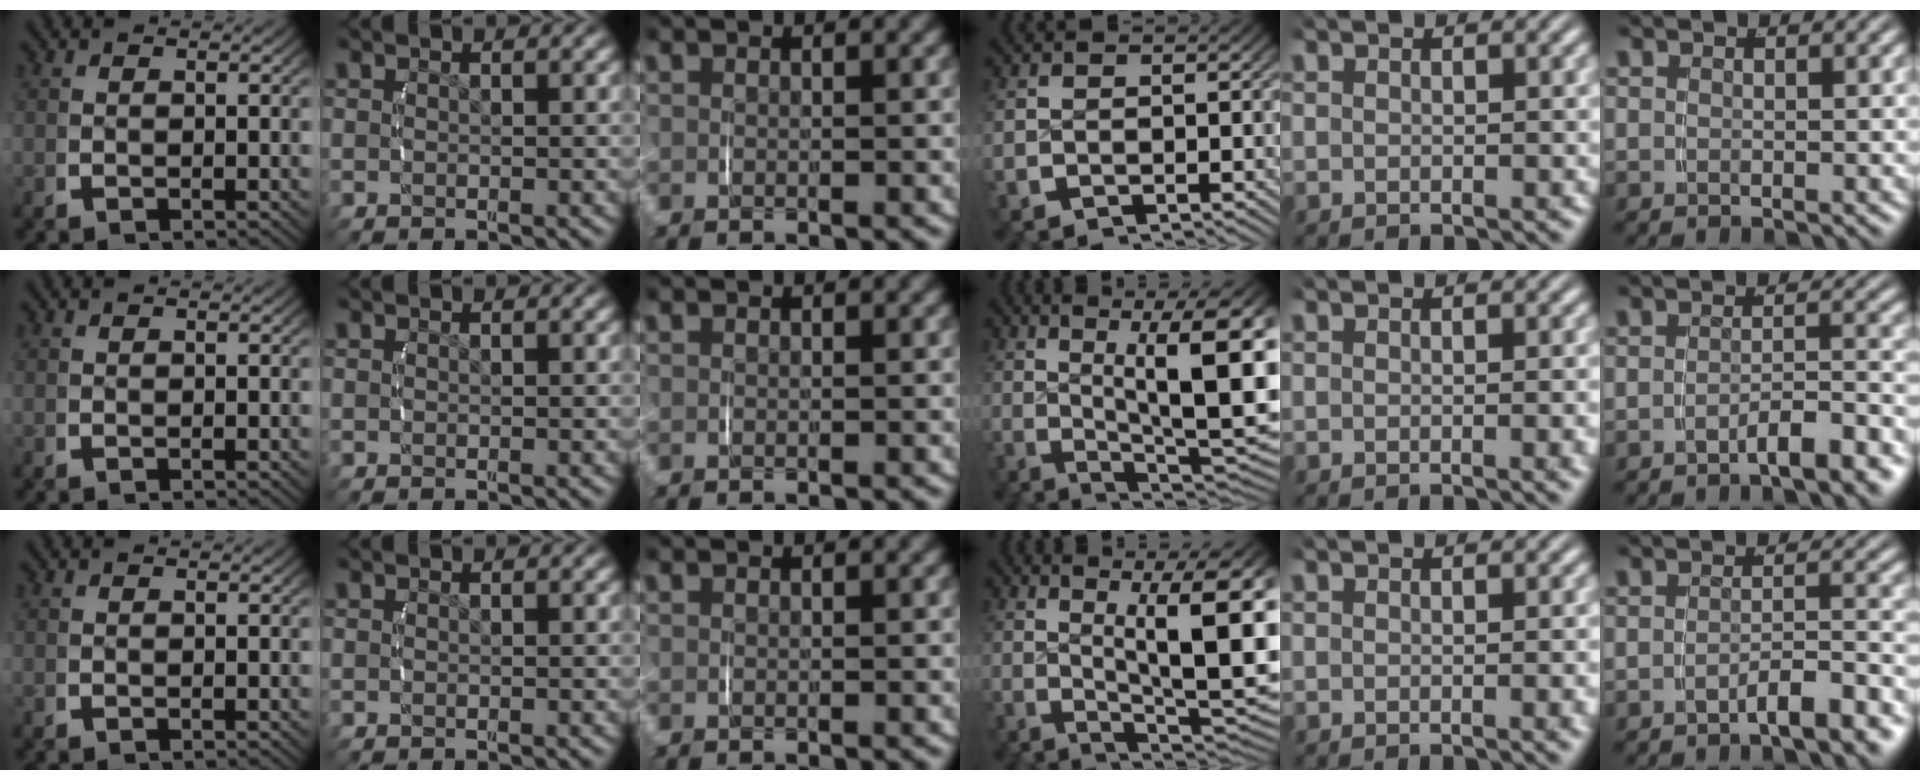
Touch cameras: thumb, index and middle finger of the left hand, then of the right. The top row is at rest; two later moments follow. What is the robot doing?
{"motion": "lift_and_place", "object": "measuring cup"}